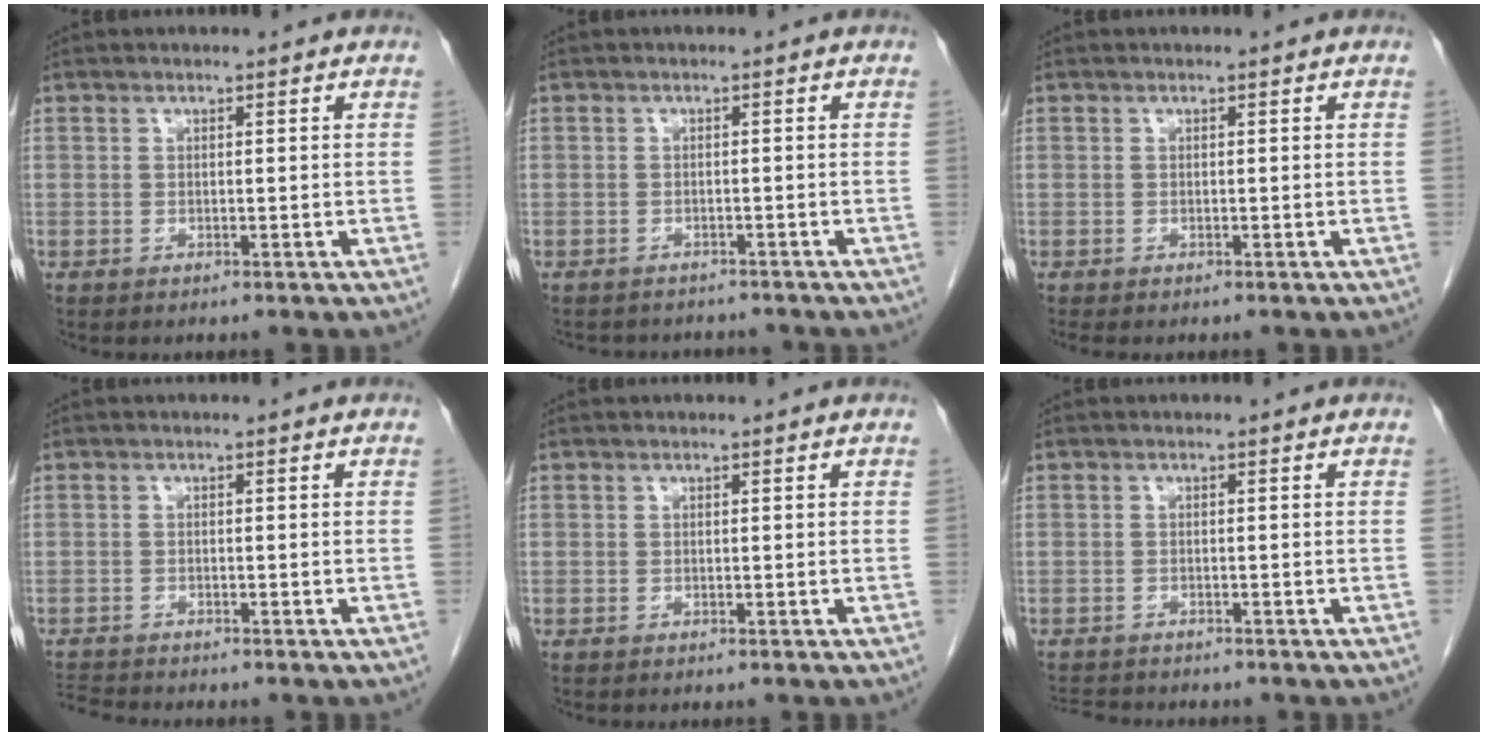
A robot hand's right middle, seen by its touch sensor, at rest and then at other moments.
{"total": 5.2, "force": [-4.7, 2.1, 0.5], "torque": [-0.006, 0.002, -0.059]}
{"total": 1.1, "force": [-0.9, 0.3, 0.4], "torque": [-0.008, -0.002, -0.013]}
{"total": 2.8, "force": [-2.8, -0.4, 0.0], "torque": [-0.005, -0.018, -0.052]}
{"total": 0.0}
{"total": 4.3, "force": [-4.1, 0.9, 1.0], "torque": [-0.016, -0.010, -0.065]}